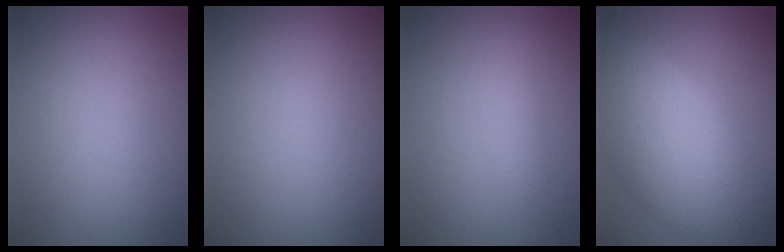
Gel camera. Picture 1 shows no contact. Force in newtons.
{"total": 0.0}
{"total": 1.2, "press": 1.2, "slide": 0.1}
{"total": 10.1, "press": 10.1, "slide": 0.9}